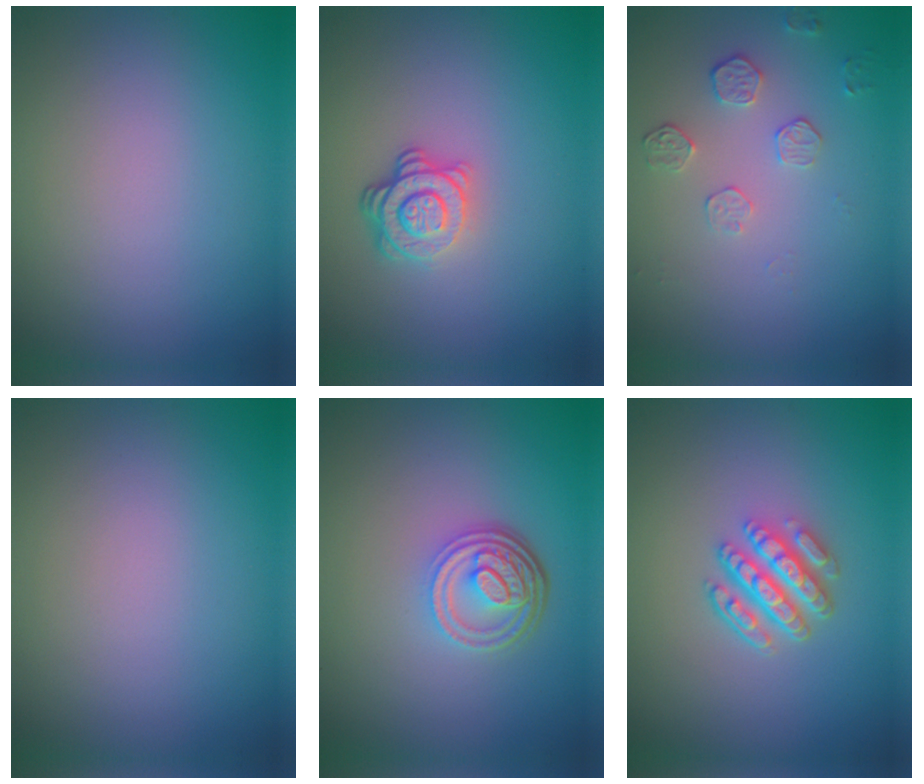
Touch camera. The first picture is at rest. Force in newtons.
{"total": 3.5, "press": 2.8, "slide": 2.2}
{"total": 1.8, "press": 1.2, "slide": 1.3}
{"total": 0.0}
{"total": 4.9, "press": 3.5, "slide": 3.4}
{"total": 4.7, "press": 3.5, "slide": 3.1}